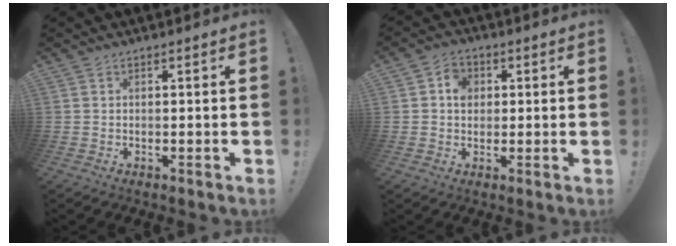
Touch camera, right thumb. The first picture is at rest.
{"total": 5.0, "force": [0.9, 4.5, 2.2], "torque": [-0.019, 0.000, 0.012]}